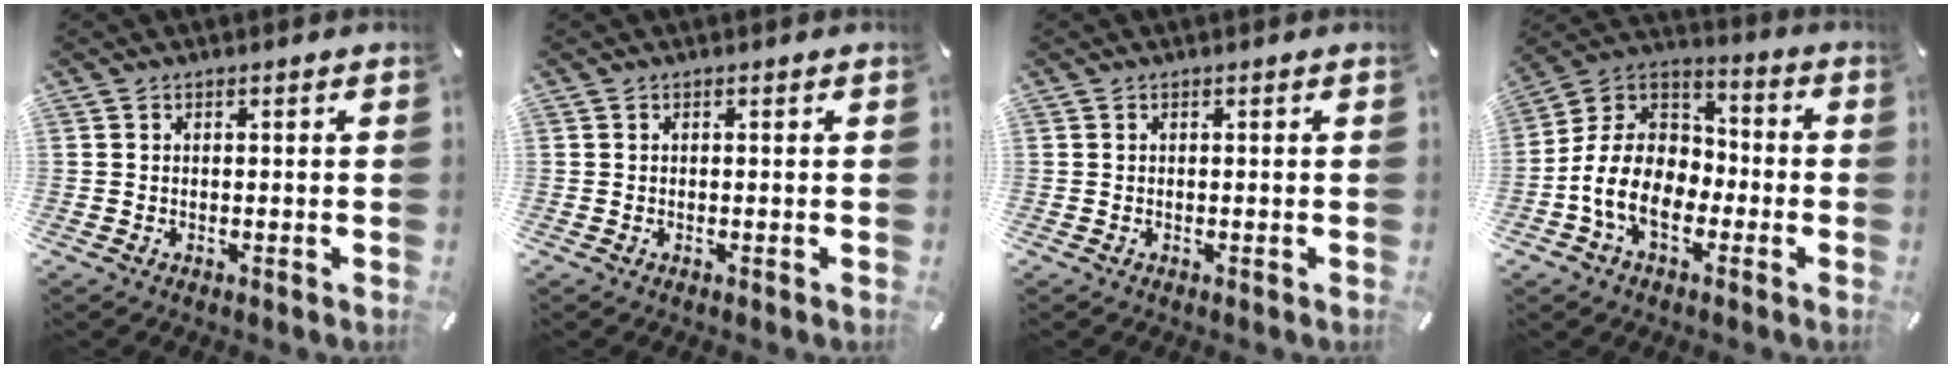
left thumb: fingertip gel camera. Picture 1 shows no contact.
{"total": 0.0}
{"total": 0.0}
{"total": 13.2, "force": [-5.3, 9.6, 7.3], "torque": [-0.170, 0.019, -0.099]}